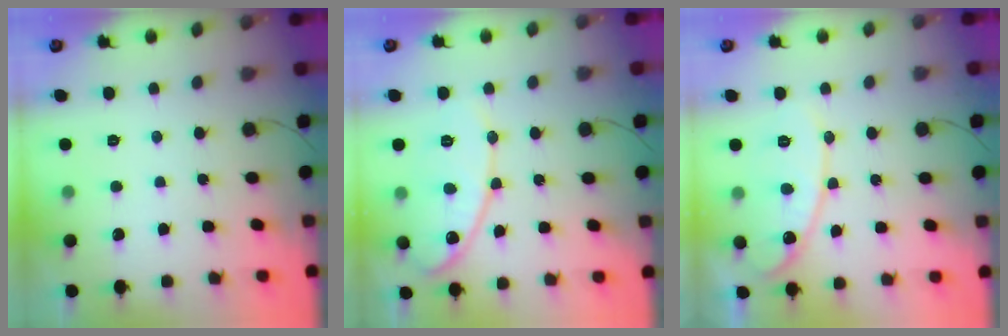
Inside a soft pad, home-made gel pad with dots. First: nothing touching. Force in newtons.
{"total": 11.2, "press": 11.2, "slide": 0.4}
{"total": 12.1, "press": 12.0, "slide": 1.1}